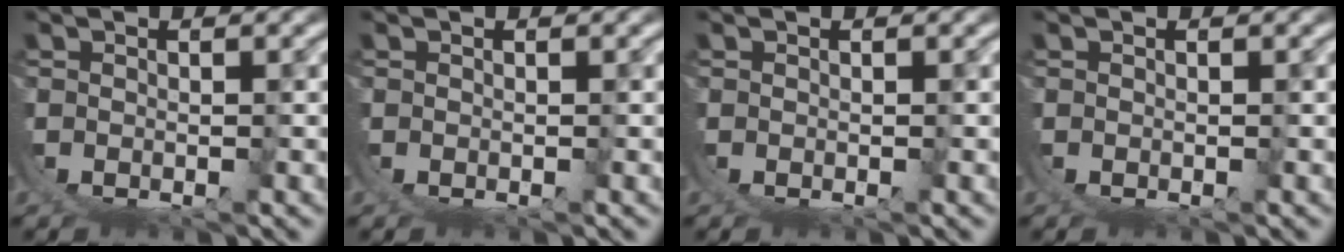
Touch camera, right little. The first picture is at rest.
{"total": 0.0}
{"total": 0.0}
{"total": 0.0}